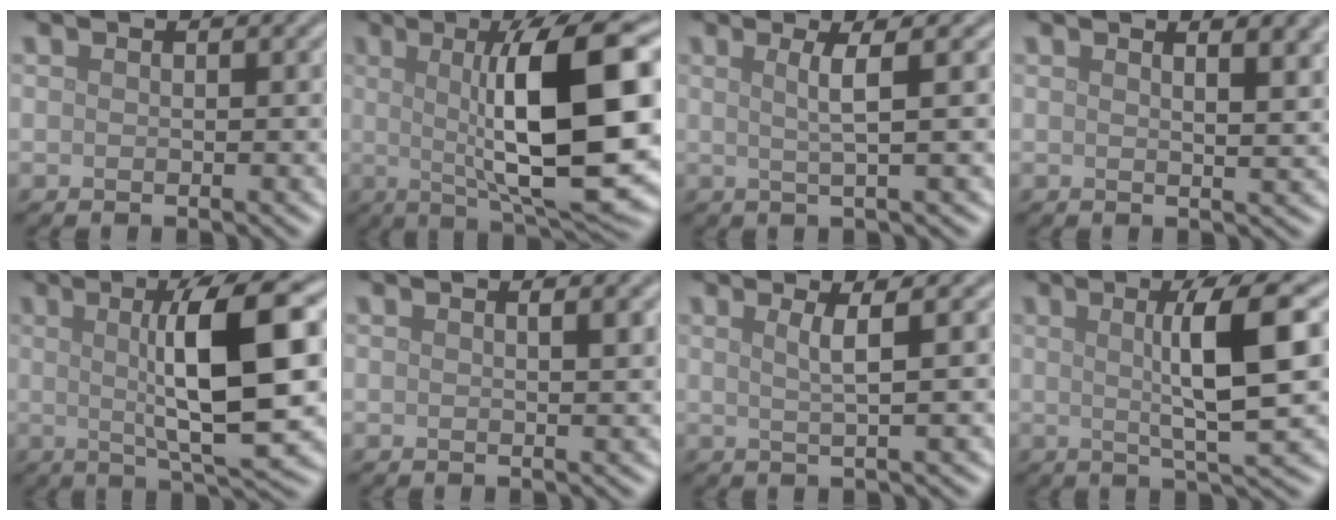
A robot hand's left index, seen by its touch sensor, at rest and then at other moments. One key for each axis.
{"total": 12.6, "fx": 0.8, "fy": 2.7, "fz": 12.3, "tx": -0.167, "ty": 0.005, "tz": 0.017}
{"total": 2.5, "fx": 0.7, "fy": 0.4, "fz": 2.4, "tx": -0.045, "ty": 0.003, "tz": 0.007}
{"total": 4.8, "fx": 2.6, "fy": 2.0, "fz": 3.6, "tx": -0.020, "ty": 0.021, "tz": 0.019}
{"total": 10.1, "fx": 1.4, "fy": 2.0, "fz": 9.8, "tx": -0.131, "ty": 0.006, "tz": 0.025}
{"total": 1.4, "fx": 0.6, "fy": 0.4, "fz": 1.2, "tx": -0.014, "ty": 0.003, "tz": 0.007}
{"total": 2.3, "fx": 0.8, "fy": 0.5, "fz": 2.1, "tx": -0.036, "ty": 0.003, "tz": 0.008}
{"total": 7.3, "fx": 1.2, "fy": 1.2, "fz": 7.1, "tx": -0.102, "ty": 0.012, "tz": 0.019}